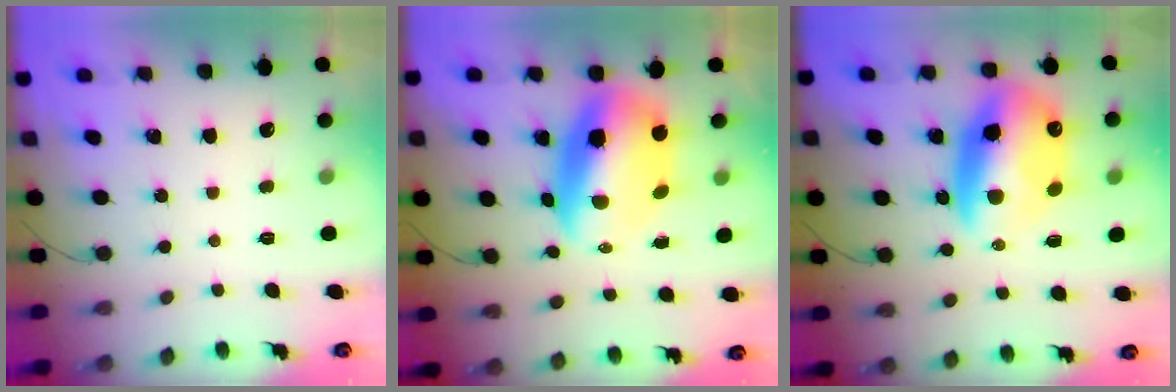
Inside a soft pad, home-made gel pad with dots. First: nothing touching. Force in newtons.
{"total": 14.9, "press": 14.4, "slide": 3.8}
{"total": 16.1, "press": 15.6, "slide": 3.8}